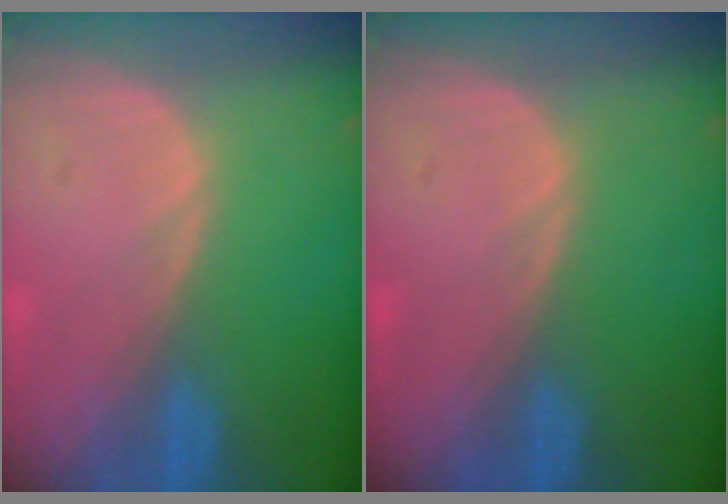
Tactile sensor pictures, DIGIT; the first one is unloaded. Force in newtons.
{"total": 0.0}